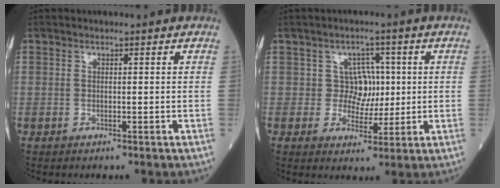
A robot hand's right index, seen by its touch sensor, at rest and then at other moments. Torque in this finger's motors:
{"motor_torque": [0.10, 0.01, 0.02, 0.01]}